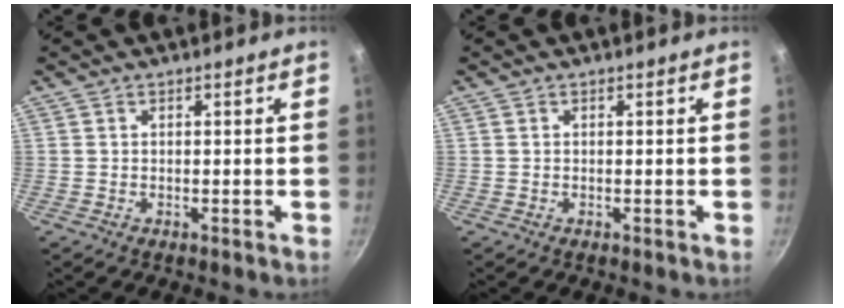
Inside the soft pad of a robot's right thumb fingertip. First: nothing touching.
{"total": 0.0}